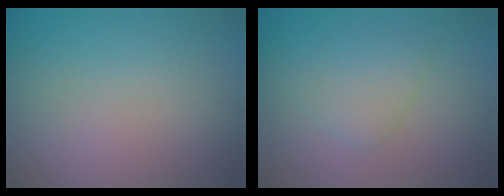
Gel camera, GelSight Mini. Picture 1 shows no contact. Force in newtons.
{"total": 2.6, "press": 2.6, "slide": 0.2}